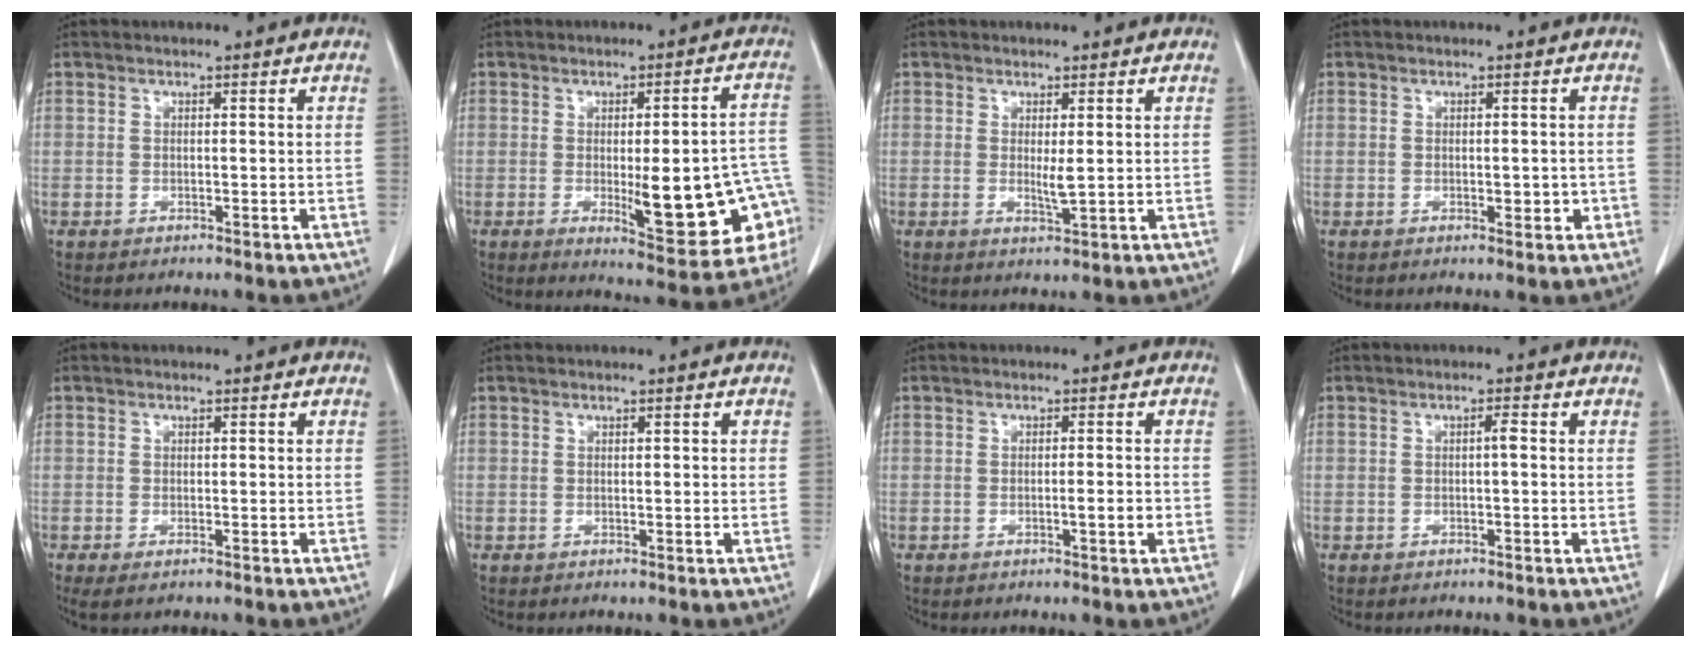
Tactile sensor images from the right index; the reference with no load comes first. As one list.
[{"total": 17.8, "force": [-3.9, 4.0, 16.9], "torque": [-0.137, 0.017, -0.028]}, {"total": 2.1, "force": [0.3, 0.2, 2.1], "torque": [-0.039, -0.007, 0.009]}, {"total": 2.0, "force": [-0.4, 1.0, 1.7], "torque": [-0.019, 0.000, 0.000]}, {"total": 1.8, "force": [-0.7, 0.5, 1.6], "torque": [-0.028, -0.003, -0.004]}, {"total": 0.9, "force": [0.3, 0.2, 0.8], "torque": [-0.014, 0.004, 0.004]}, {"total": 1.9, "force": [-0.6, 0.0, 1.8], "torque": [-0.026, -0.001, -0.010]}, {"total": 1.1, "force": [0.0, 0.0, 1.1], "torque": [-0.020, 0.002, 0.001]}]